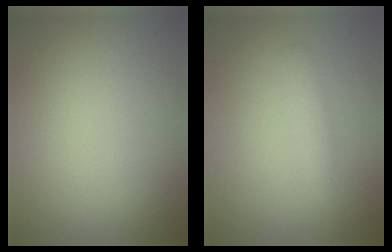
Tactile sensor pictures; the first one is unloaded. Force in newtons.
{"total": 1.4, "press": 1.4, "slide": 0.1}